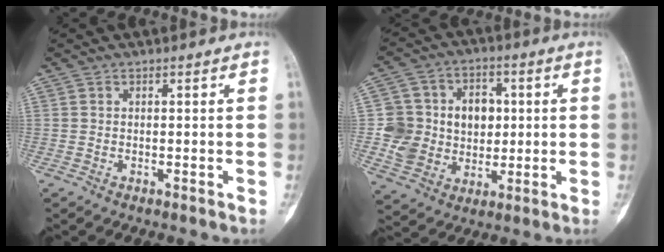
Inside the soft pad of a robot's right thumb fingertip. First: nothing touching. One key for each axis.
{"total": 14.1, "fx": 0.8, "fy": 12.5, "fz": 6.5, "tx": -0.072, "ty": 0.021, "tz": 0.028}